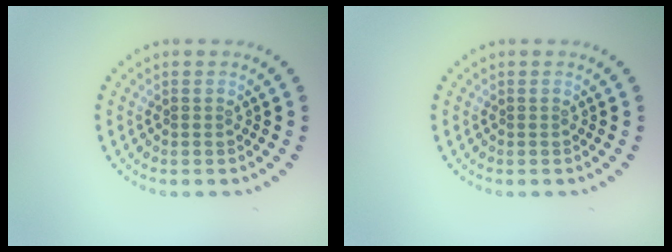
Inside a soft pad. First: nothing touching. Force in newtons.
{"total": 0.0}